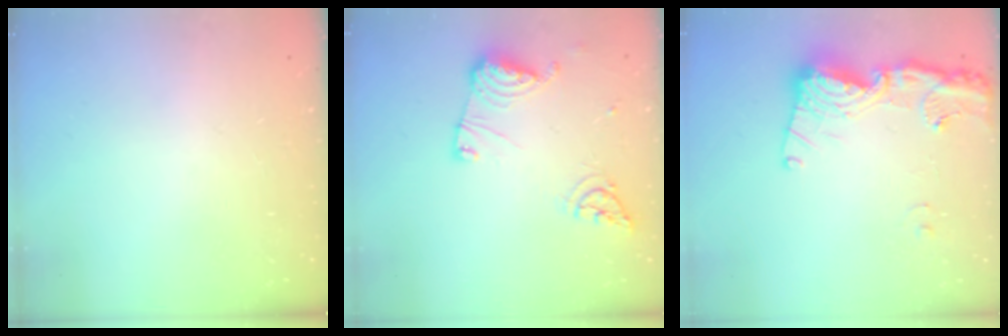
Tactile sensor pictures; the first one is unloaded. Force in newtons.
{"total": 12.6, "press": 12.5, "slide": 1.5}
{"total": 16.6, "press": 16.5, "slide": 1.9}